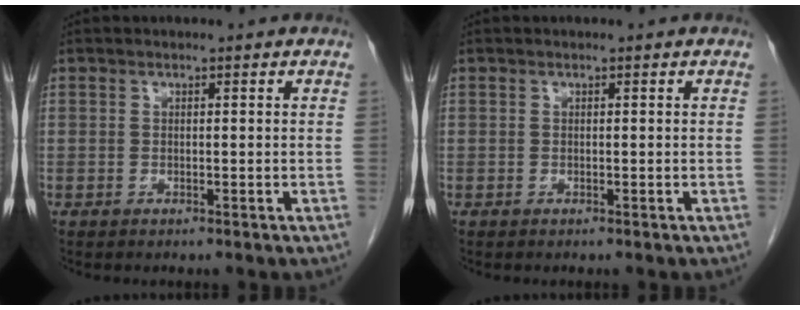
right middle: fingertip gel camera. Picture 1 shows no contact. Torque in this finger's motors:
{"motor_torque": [-0.17, 0.19, -0.03, -0.01]}